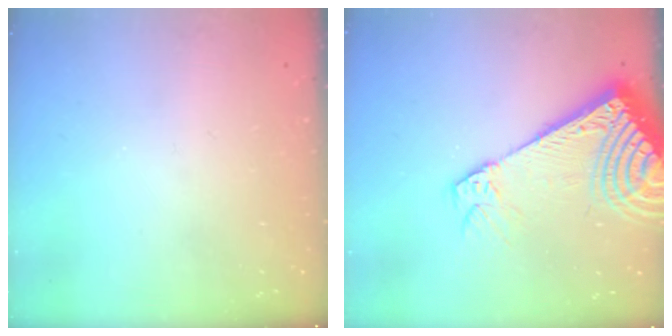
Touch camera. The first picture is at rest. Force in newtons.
{"total": 15.2, "press": 15.0, "slide": 2.4}